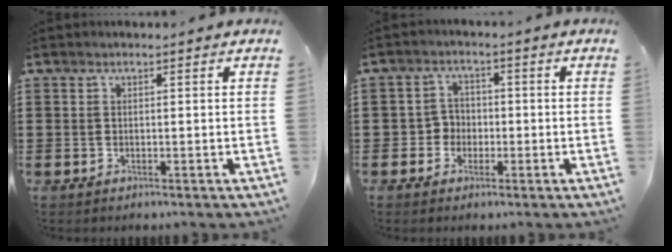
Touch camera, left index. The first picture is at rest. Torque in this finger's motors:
{"motor_torque": [-0.31, 0.39, 0.01, -0.01]}